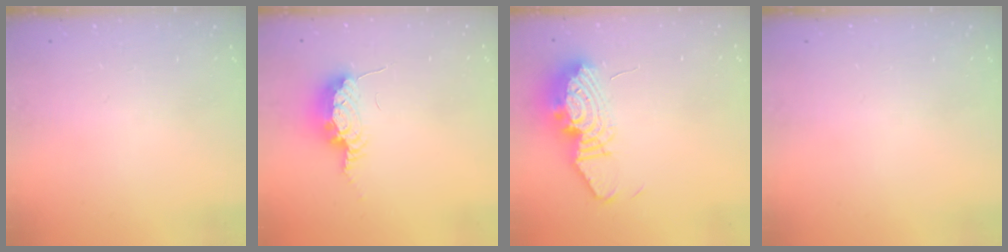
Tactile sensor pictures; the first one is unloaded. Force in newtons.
{"total": 8.0, "press": 7.9, "slide": 1.2}
{"total": 14.0, "press": 13.9, "slide": 1.4}
{"total": 0.0}